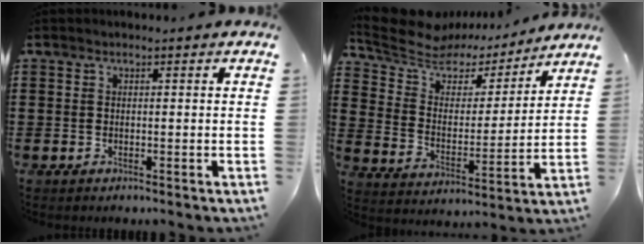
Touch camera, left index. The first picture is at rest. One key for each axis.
{"total": 6.9, "fx": 5.8, "fy": 3.3, "fz": 1.8, "tx": -0.075, "ty": -0.037, "tz": 0.099}